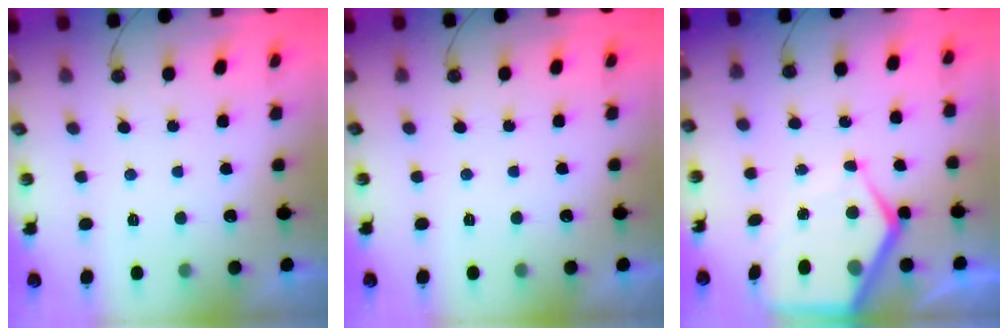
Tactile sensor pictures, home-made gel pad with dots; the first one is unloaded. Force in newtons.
{"total": 0.0}
{"total": 10.1, "press": 10.0, "slide": 1.0}